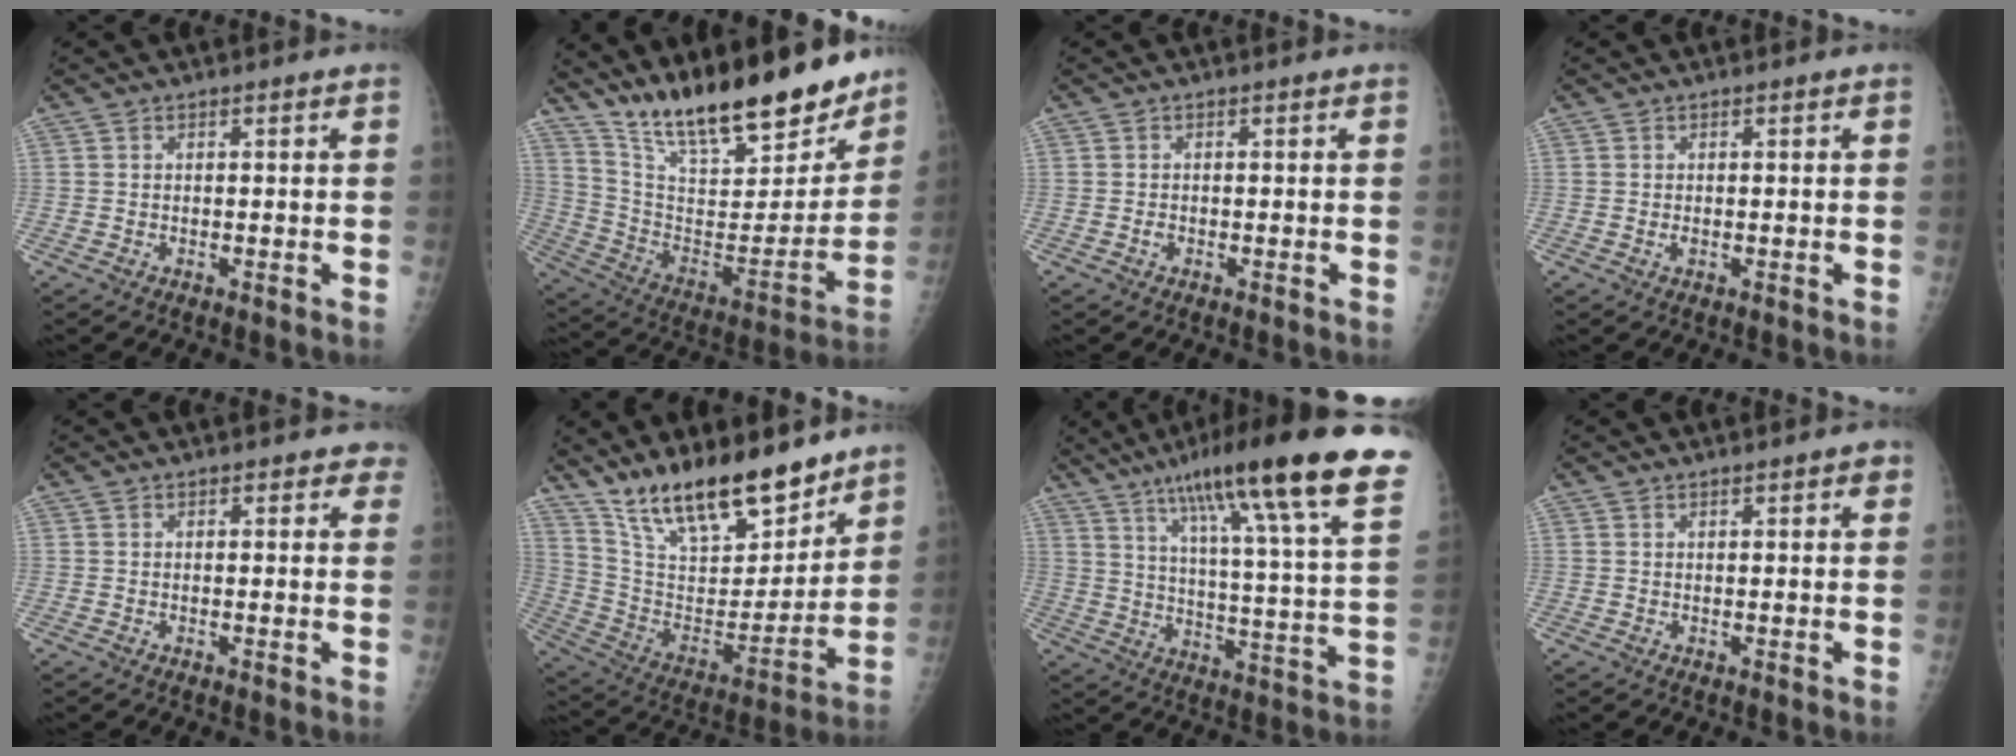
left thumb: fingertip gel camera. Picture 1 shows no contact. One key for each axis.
{"total": 25.9, "fx": 20.6, "fy": 7.3, "fz": 13.9, "tx": -0.188, "ty": -0.098, "tz": 0.338}
{"total": 0.6, "fx": -0.2, "fy": 0.4, "fz": 0.4, "tx": -0.006, "ty": 0.000, "tz": -0.005}
{"total": 0.8, "fx": 0.0, "fy": 0.4, "fz": 0.7, "tx": -0.011, "ty": 0.001, "tz": 0.002}
{"total": 2.9, "fx": 2.3, "fy": 1.4, "fz": 1.2, "tx": 0.018, "ty": -0.004, "tz": 0.017}
{"total": 21.3, "fx": 16.5, "fy": 7.2, "fz": 11.4, "tx": -0.154, "ty": -0.089, "tz": 0.294}
{"total": 27.2, "fx": 17.3, "fy": 2.8, "fz": 20.8, "tx": -0.305, "ty": -0.046, "tz": 0.250}
{"total": 2.3, "fx": 1.4, "fy": 0.6, "fz": 1.7, "tx": -0.017, "ty": -0.003, "tz": 0.016}